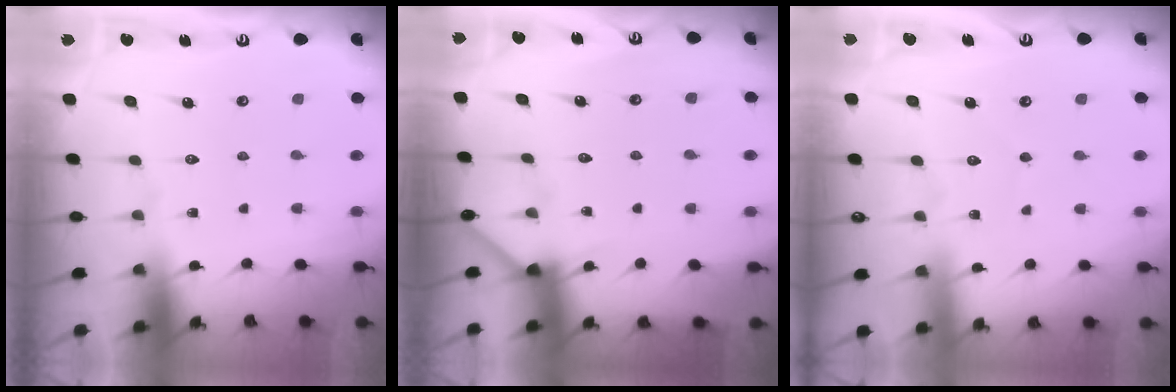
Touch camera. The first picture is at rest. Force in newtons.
{"total": 3.7, "press": 3.7, "slide": 0.5}
{"total": 2.8, "press": 2.8, "slide": 0.3}